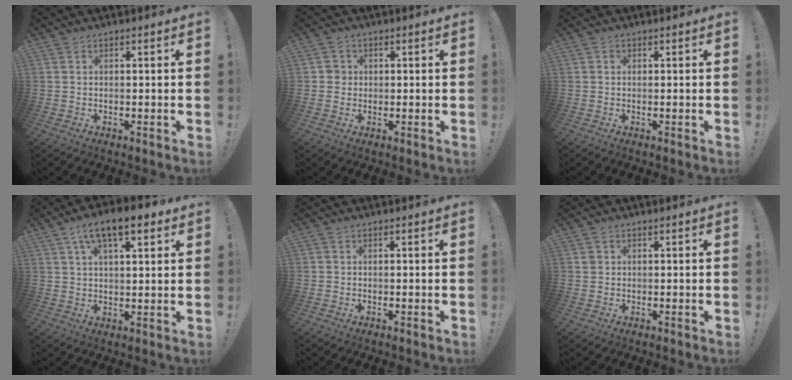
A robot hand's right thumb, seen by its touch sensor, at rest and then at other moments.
{"total": 2.6, "force": [0.1, 2.6, 0.6], "torque": [0.002, 0.002, 0.000]}
{"total": 0.5, "force": [0.0, 0.5, 0.0], "torque": [0.004, 0.000, 0.000]}
{"total": 10.7, "force": [5.7, 4.5, 8.0], "torque": [-0.126, -0.015, 0.099]}
{"total": 0.0}
{"total": 1.1, "force": [0.5, 1.0, 0.3], "torque": [-0.002, 0.001, 0.009]}